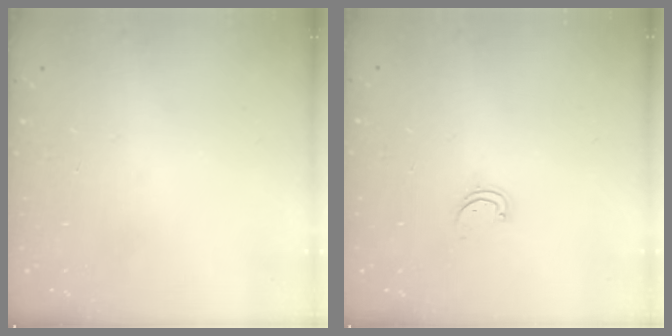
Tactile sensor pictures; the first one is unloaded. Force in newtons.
{"total": 1.7, "press": 1.7, "slide": 0.3}